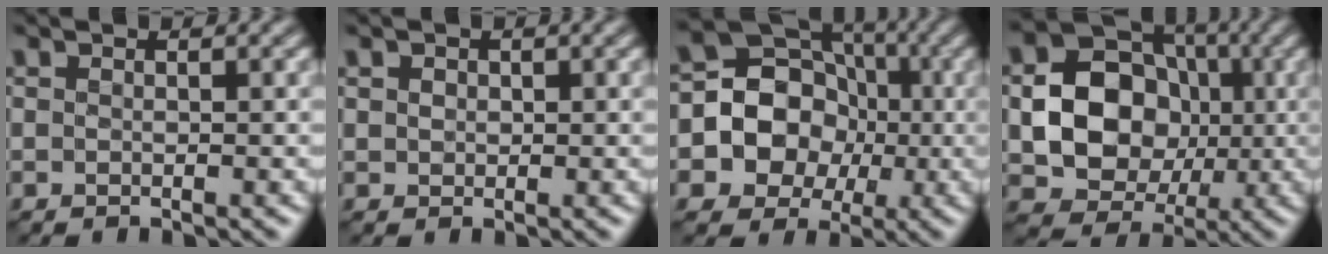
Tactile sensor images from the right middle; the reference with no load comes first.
{"total": 1.6, "force": [0.8, 1.2, 0.7], "torque": [-0.019, 0.008, 0.016]}
{"total": 11.4, "force": [-1.3, 10.4, 4.6], "torque": [-0.089, 0.030, -0.041]}
{"total": 9.9, "force": [-0.5, 8.3, 5.3], "torque": [-0.071, 0.000, -0.017]}